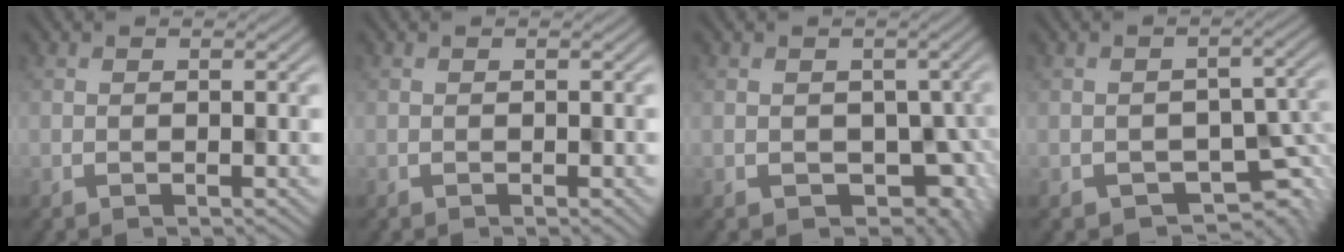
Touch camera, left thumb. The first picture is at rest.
{"total": 0.9, "force": [-0.5, 0.3, 0.7], "torque": [-0.013, 0.001, -0.005]}
{"total": 5.4, "force": [-2.0, 4.4, 2.4], "torque": [-0.021, -0.011, -0.008]}
{"total": 5.0, "force": [-2.6, 3.3, 2.7], "torque": [-0.023, -0.014, -0.032]}